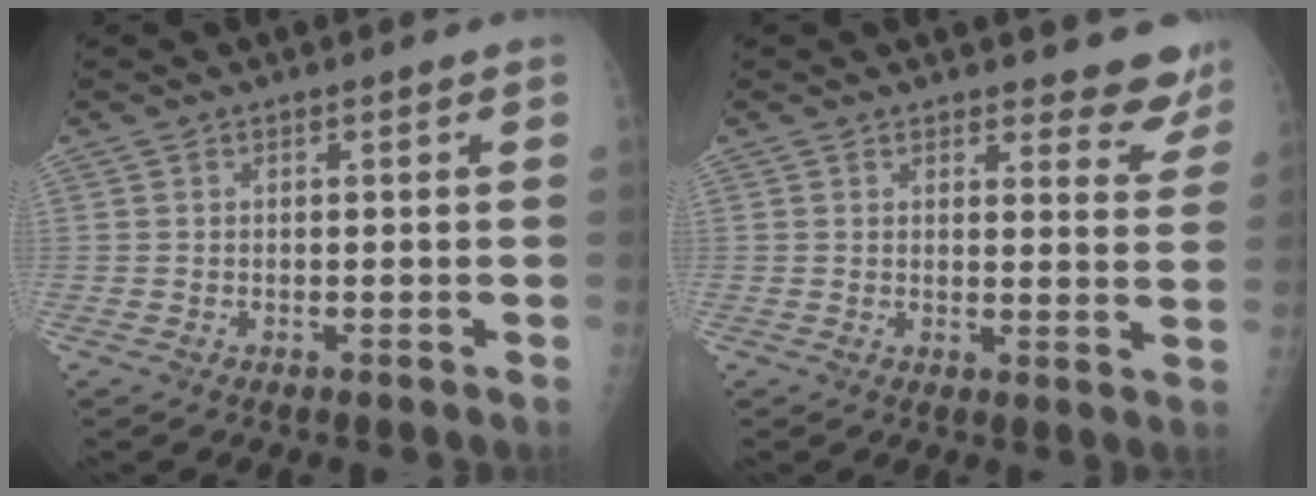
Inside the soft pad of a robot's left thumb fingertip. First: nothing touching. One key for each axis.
{"total": 6.9, "fx": 6.3, "fy": 2.4, "fz": 1.5, "tx": 0.022, "ty": -0.043, "tz": 0.055}